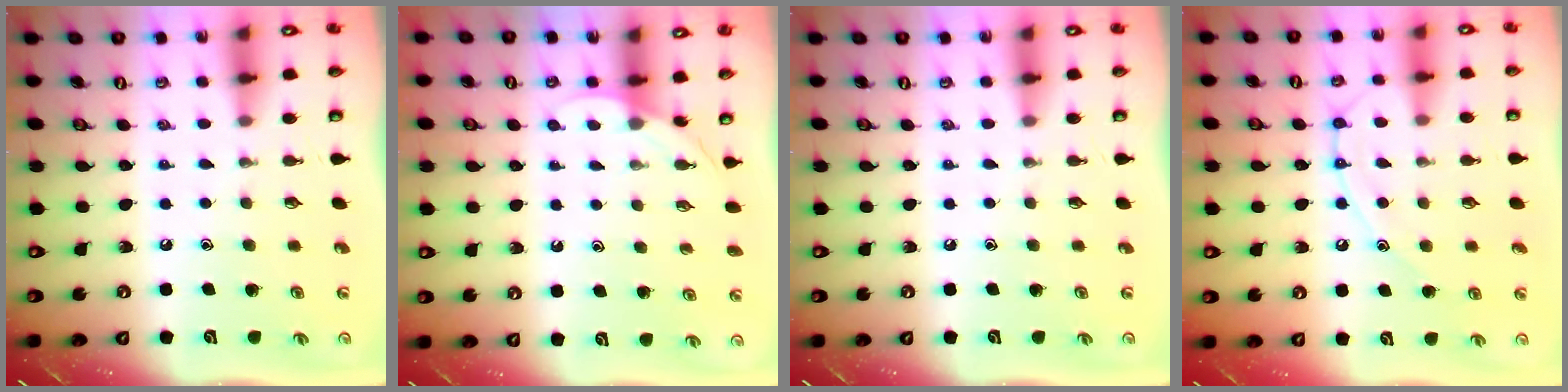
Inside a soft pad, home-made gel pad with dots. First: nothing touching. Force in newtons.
{"total": 3.4, "press": 3.4, "slide": 0.2}
{"total": 0.0}
{"total": 10.5, "press": 10.5, "slide": 0.8}